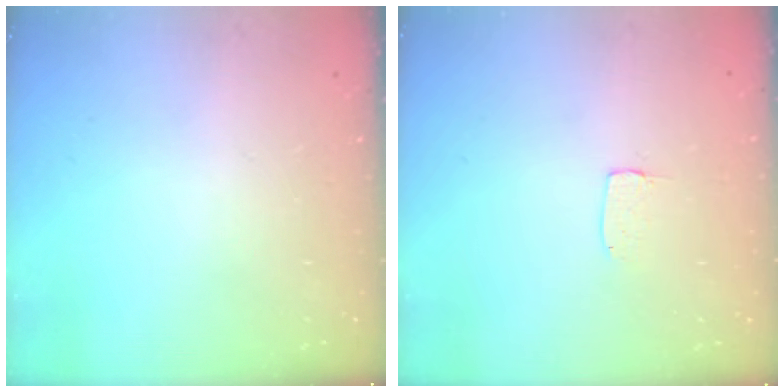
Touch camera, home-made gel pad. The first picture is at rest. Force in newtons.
{"total": 3.2, "press": 3.2, "slide": 0.1}